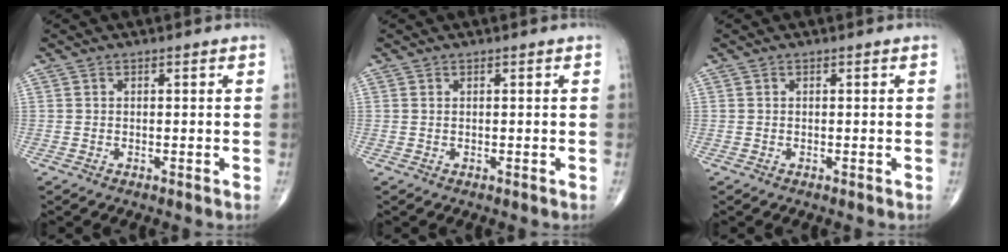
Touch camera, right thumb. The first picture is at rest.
{"total": 0.0}
{"total": 0.0}